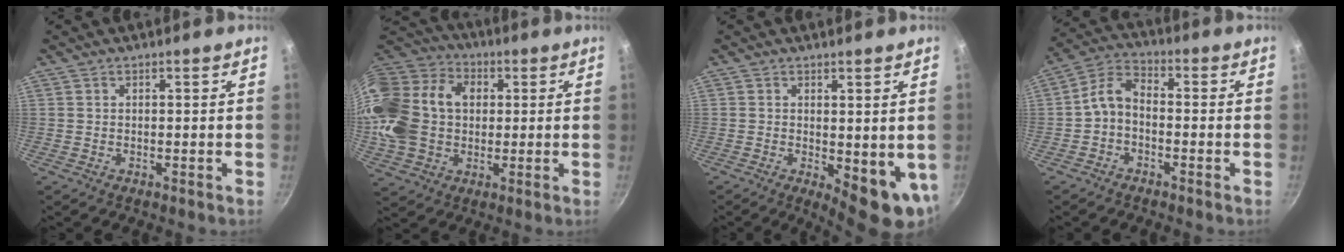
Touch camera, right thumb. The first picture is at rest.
{"total": 22.3, "force": [2.2, 17.0, 14.2], "torque": [-0.281, 0.039, 0.038]}
{"total": 8.8, "force": [-0.4, 3.6, 8.1], "torque": [-0.091, -0.015, 0.003]}
{"total": 6.0, "force": [-1.9, 3.8, 4.2], "torque": [-0.082, 0.040, -0.047]}